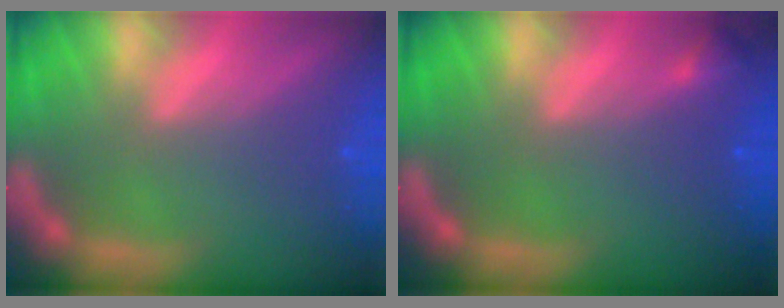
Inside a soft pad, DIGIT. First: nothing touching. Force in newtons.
{"total": 0.9}